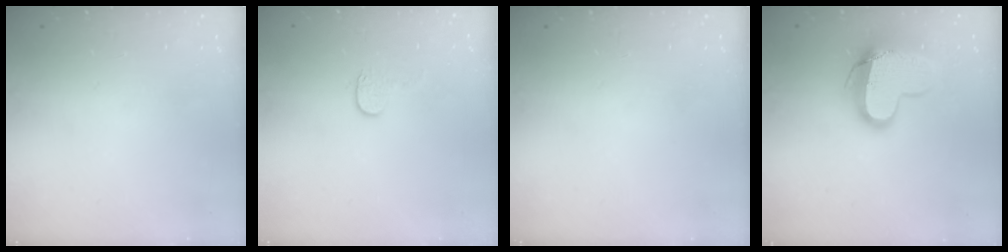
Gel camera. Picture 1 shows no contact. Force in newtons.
{"total": 4.7, "press": 4.7, "slide": 0.5}
{"total": 0.0}
{"total": 13.1, "press": 13.0, "slide": 1.1}